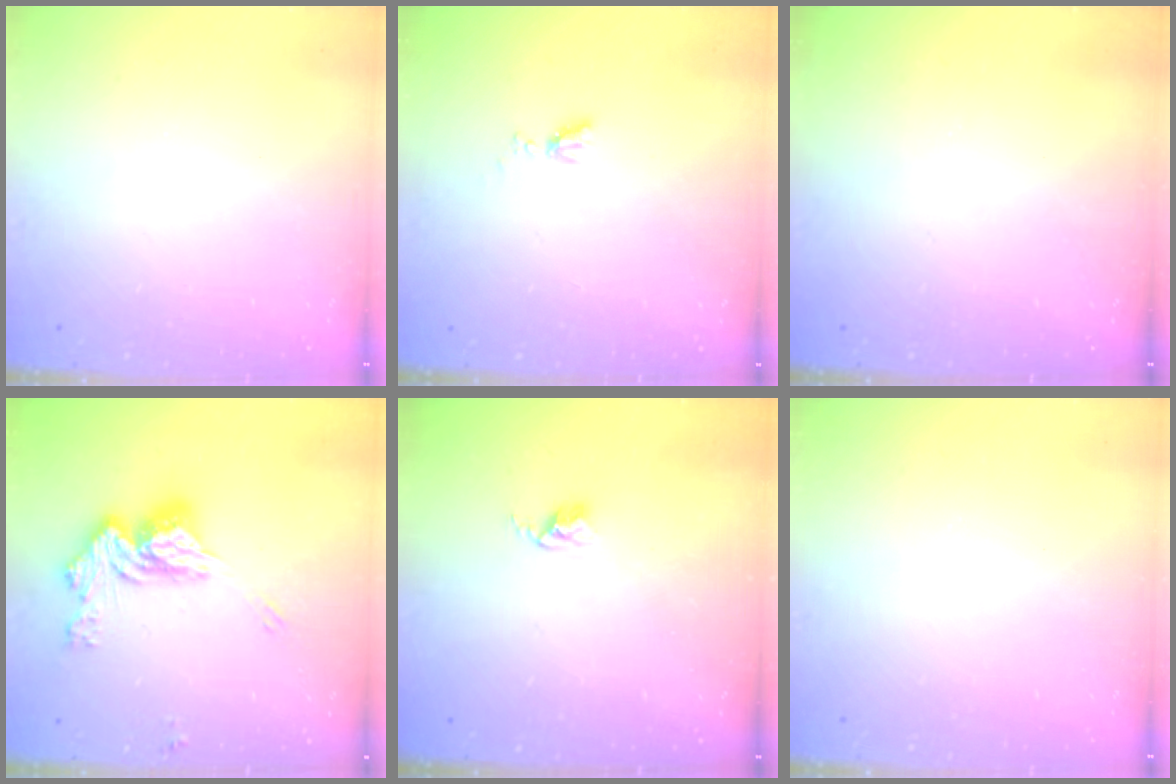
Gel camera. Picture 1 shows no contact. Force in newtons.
{"total": 3.7, "press": 3.6, "slide": 0.7}
{"total": 0.0}
{"total": 14.1, "press": 14.1, "slide": 0.2}
{"total": 2.4, "press": 2.4, "slide": 0.3}
{"total": 0.0}